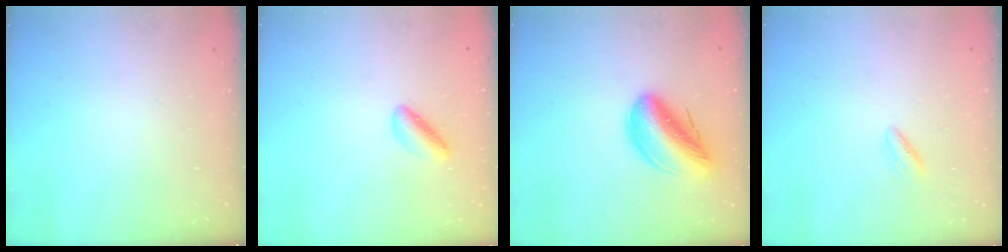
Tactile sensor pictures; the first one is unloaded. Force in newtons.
{"total": 3.2, "press": 3.2, "slide": 0.6}
{"total": 15.8, "press": 15.4, "slide": 3.4}
{"total": 1.6, "press": 1.4, "slide": 0.8}